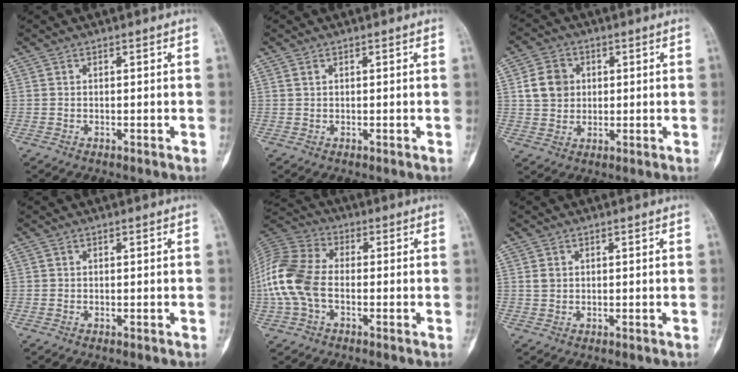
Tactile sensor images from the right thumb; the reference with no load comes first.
{"total": 0.5, "force": [0.3, 0.3, 0.3], "torque": [-0.007, 0.002, 0.006]}
{"total": 7.4, "force": [1.6, 6.3, 3.6], "torque": [-0.045, -0.002, 0.028]}
{"total": 0.0}
{"total": 13.8, "force": [-1.9, 8.7, 10.5], "torque": [-0.236, 0.030, -0.043]}
{"total": 1.6, "force": [0.4, 1.3, 0.8], "torque": [-0.012, 0.001, 0.010]}